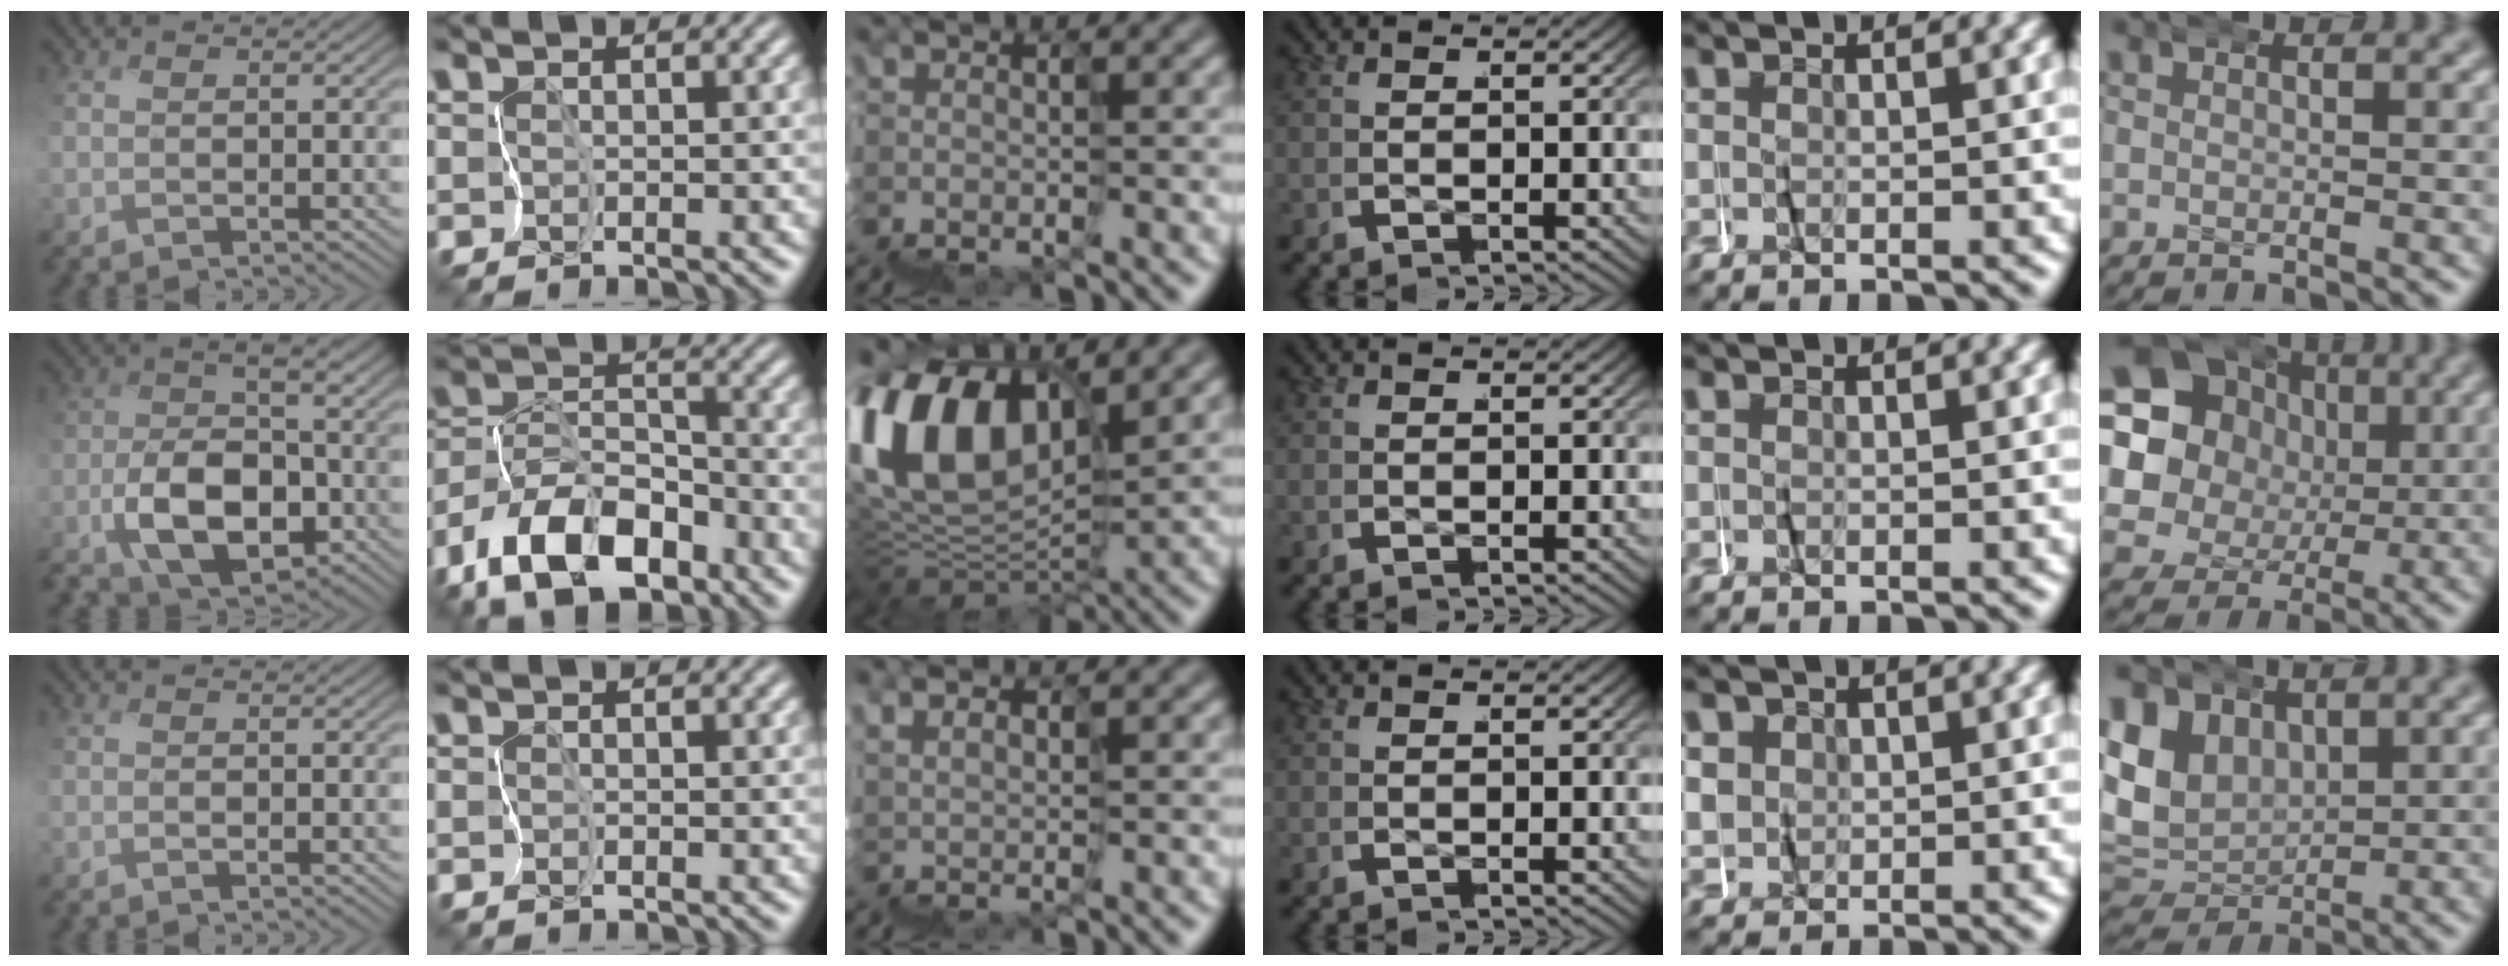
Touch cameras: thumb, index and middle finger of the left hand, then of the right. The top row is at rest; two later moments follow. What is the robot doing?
{"motion": "wrap", "object": "felt sheet"}